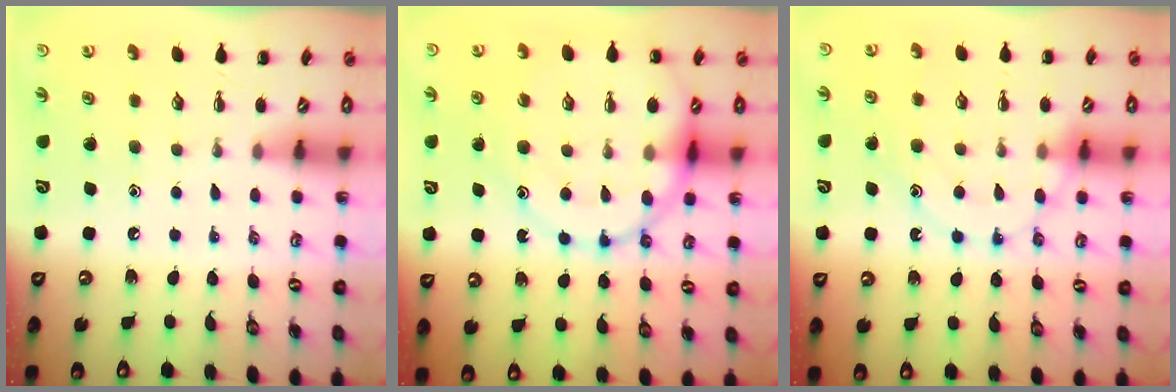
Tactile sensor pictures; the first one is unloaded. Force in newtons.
{"total": 17.5, "press": 17.2, "slide": 3.4}
{"total": 12.3, "press": 12.2, "slide": 1.7}